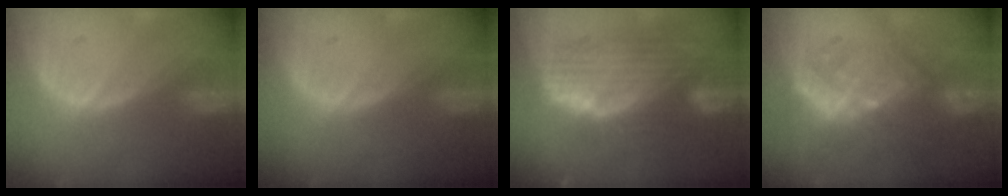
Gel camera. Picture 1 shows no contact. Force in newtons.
{"total": 0.0}
{"total": 9.8, "press": 8.6, "slide": 4.8}
{"total": 9.5, "press": 8.6, "slide": 3.9}